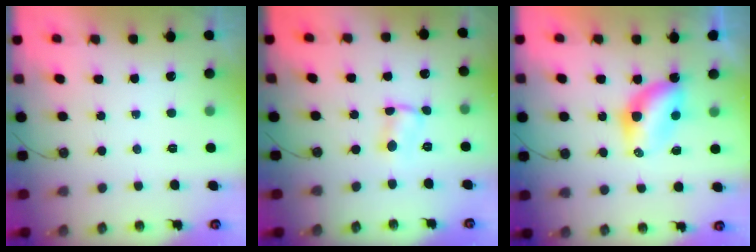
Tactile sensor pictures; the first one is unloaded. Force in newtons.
{"total": 1.5, "press": 1.5, "slide": 0.2}
{"total": 6.4, "press": 6.4, "slide": 0.1}